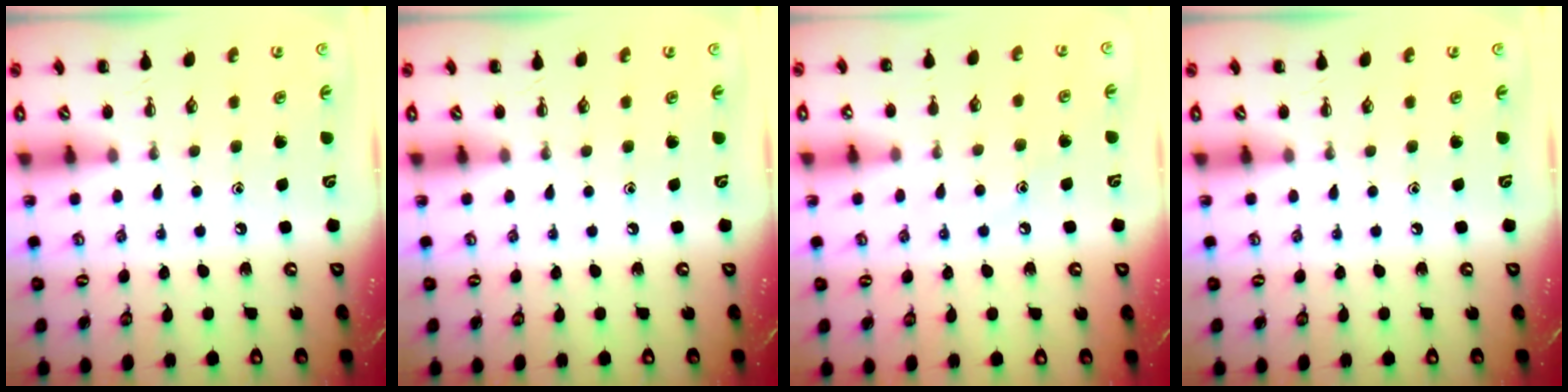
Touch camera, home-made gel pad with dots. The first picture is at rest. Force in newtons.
{"total": 0.0}
{"total": 6.1, "press": 5.8, "slide": 1.7}
{"total": 0.0}